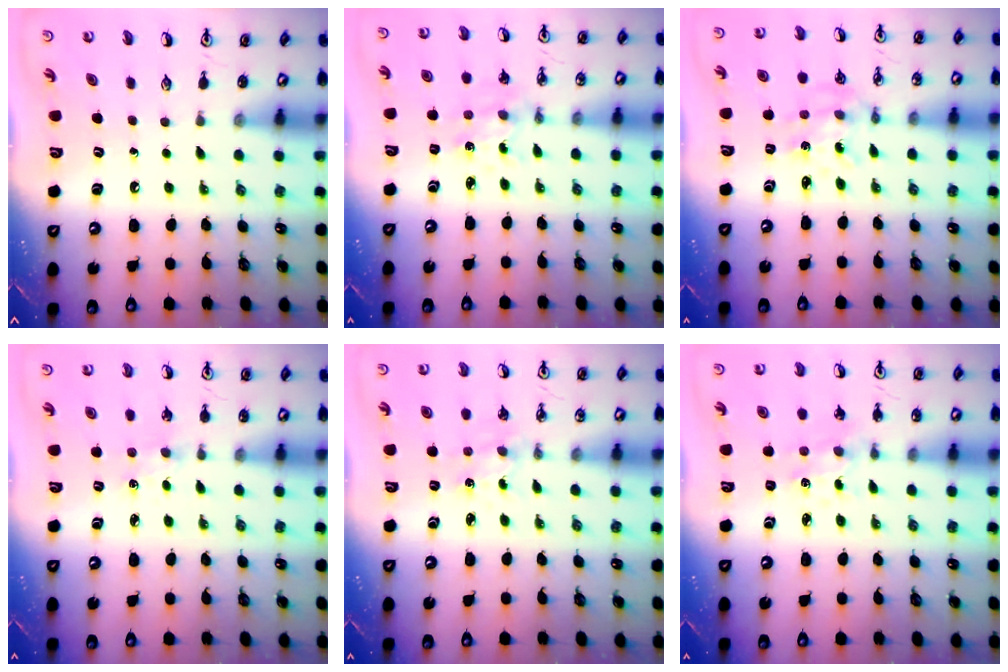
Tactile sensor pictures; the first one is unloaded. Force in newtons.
{"total": 2.0, "press": 2.0, "slide": 0.3}
{"total": 2.9, "press": 2.7, "slide": 1.0}
{"total": 1.4, "press": 1.3, "slide": 0.3}
{"total": 2.3, "press": 2.3, "slide": 0.4}
{"total": 1.1, "press": 1.1, "slide": 0.3}